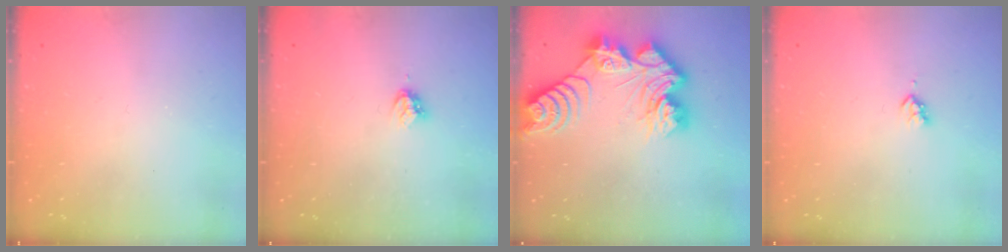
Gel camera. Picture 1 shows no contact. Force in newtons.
{"total": 3.6, "press": 3.5, "slide": 0.6}
{"total": 15.7, "press": 15.6, "slide": 1.2}
{"total": 2.3, "press": 2.3, "slide": 0.4}